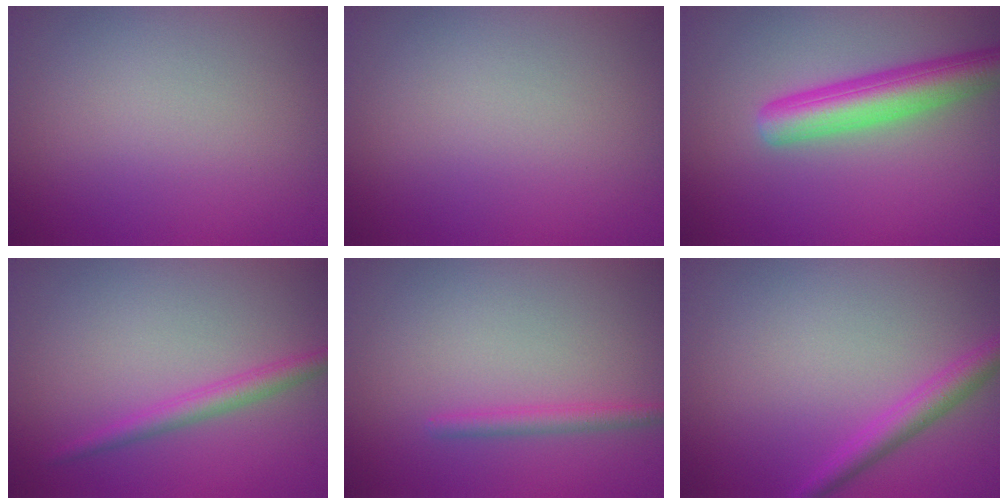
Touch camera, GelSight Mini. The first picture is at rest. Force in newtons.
{"total": 0.0}
{"total": 5.6, "press": 5.6, "slide": 0.2}
{"total": 2.0, "press": 2.0, "slide": 0.1}
{"total": 1.6, "press": 1.6, "slide": 0.0}
{"total": 2.6, "press": 2.5, "slide": 0.1}